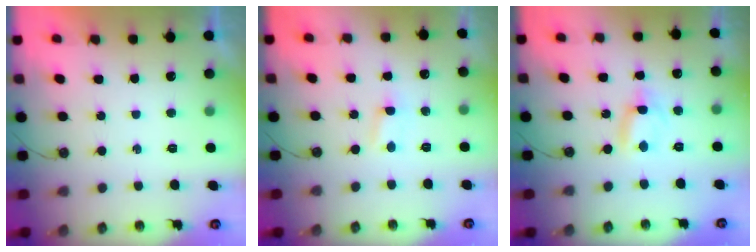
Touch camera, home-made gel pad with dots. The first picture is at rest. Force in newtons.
{"total": 1.3, "press": 1.3, "slide": 0.2}
{"total": 1.7, "press": 1.7, "slide": 0.1}